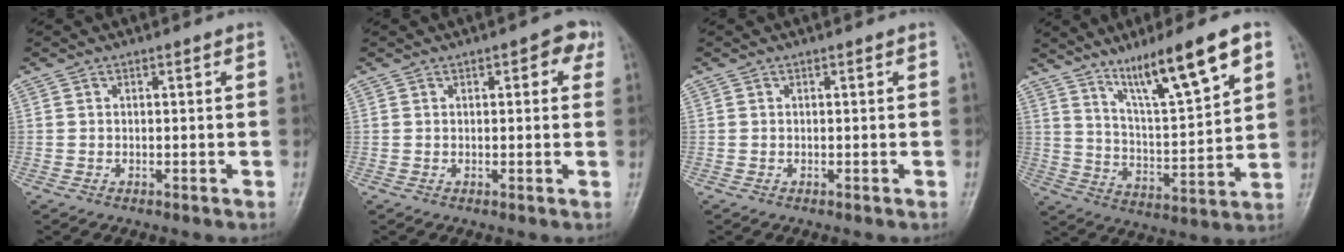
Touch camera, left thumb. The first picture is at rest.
{"total": 3.8, "force": [1.6, 1.7, 3.0], "torque": [-0.020, 0.001, 0.010]}
{"total": 0.0}
{"total": 15.6, "force": [9.4, 2.4, 12.2], "torque": [-0.198, -0.044, 0.171]}